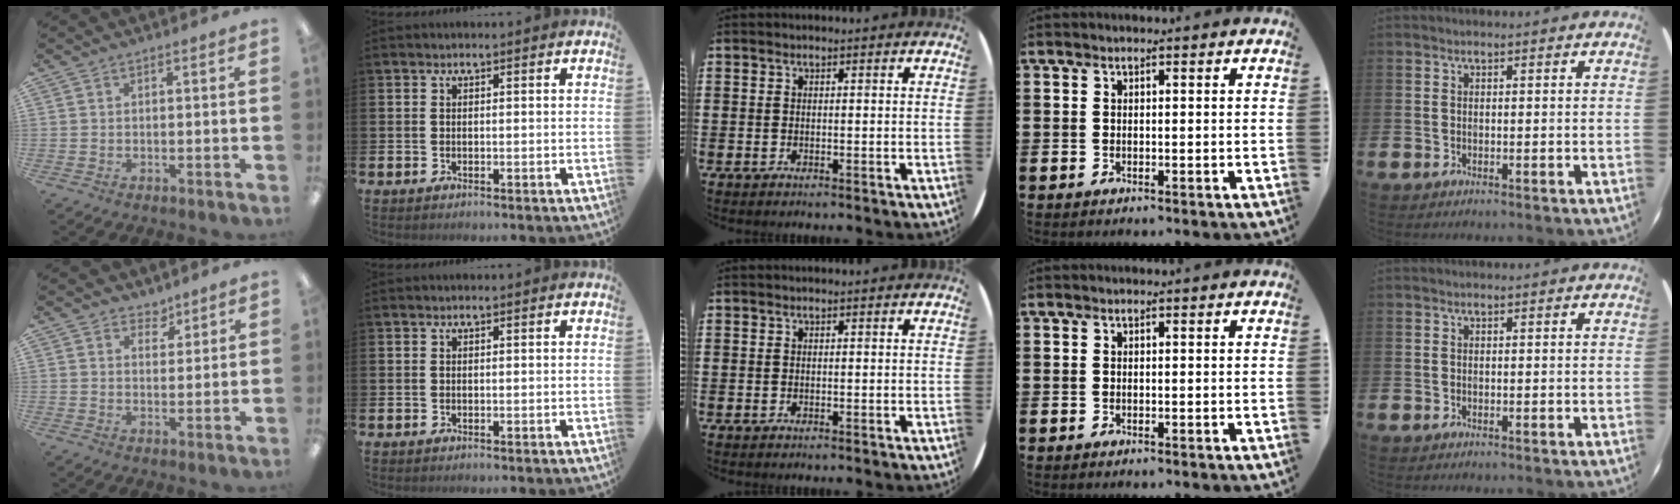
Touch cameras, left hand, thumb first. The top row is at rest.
{"thumb": {"total": 3.4, "force": [2.8, 1.7, 0.6], "torque": [0.007, -0.020, 0.048]}}